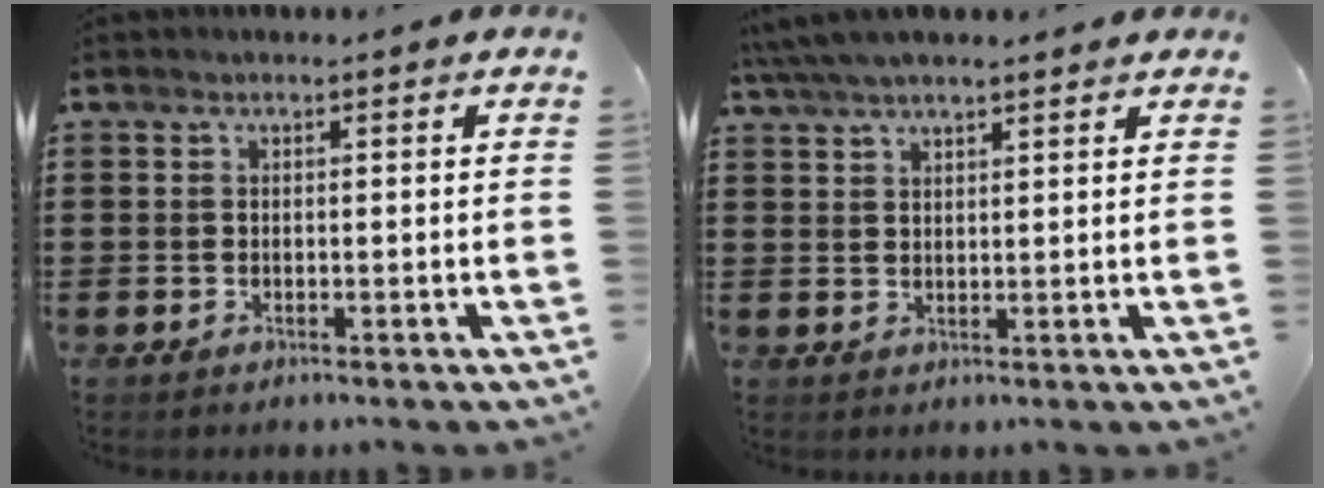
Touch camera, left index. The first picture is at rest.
{"total": 4.5, "force": [3.8, 0.6, 2.2], "torque": [-0.053, -0.001, 0.072]}